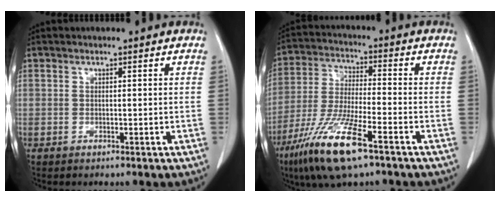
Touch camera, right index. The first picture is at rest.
{"total": 13.3, "force": [-7.8, 1.5, 10.6], "torque": [-0.220, -0.030, -0.144]}